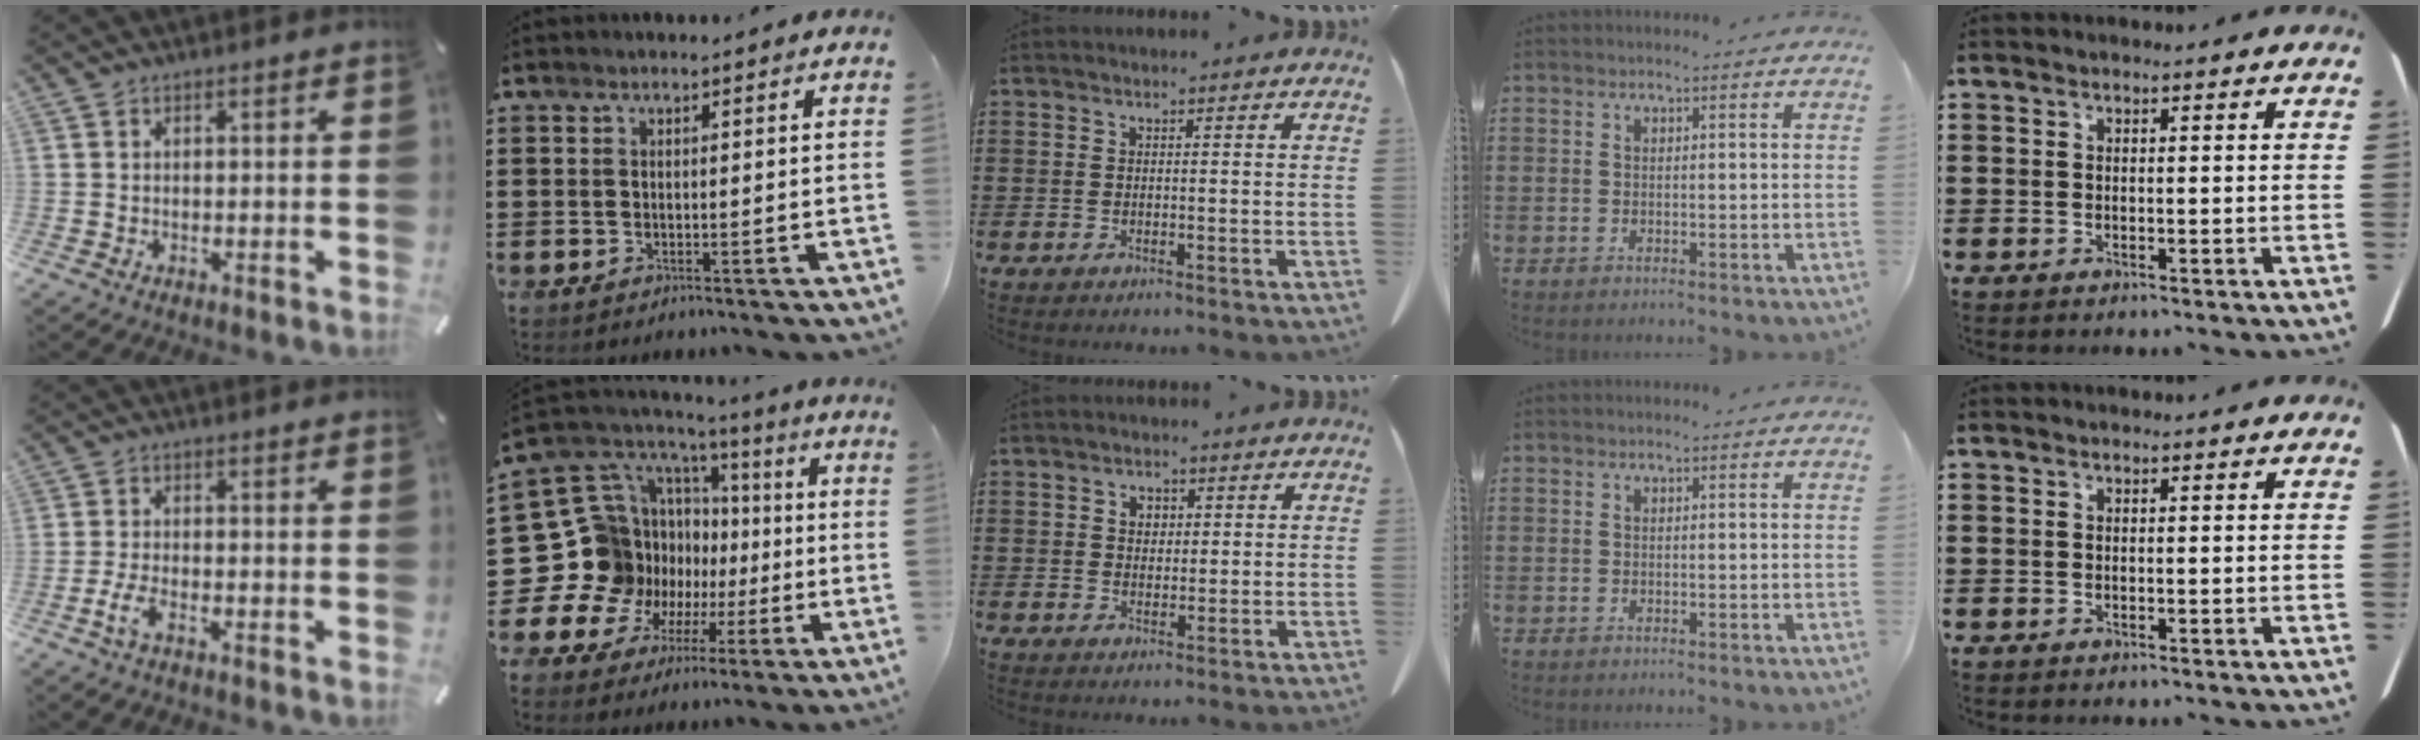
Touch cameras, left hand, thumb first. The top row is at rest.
{"thumb": {"total": 3.7, "force": [-2.2, 1.1, 2.8], "torque": [-0.070, -0.001, -0.045]}, "index": {"total": 16.9, "force": [-1.6, 15.6, 6.3], "torque": [-0.201, -0.033, 0.012]}, "middle": {"total": 2.4, "force": [1.0, 1.9, 1.2], "torque": [-0.022, 0.006, 0.014]}}